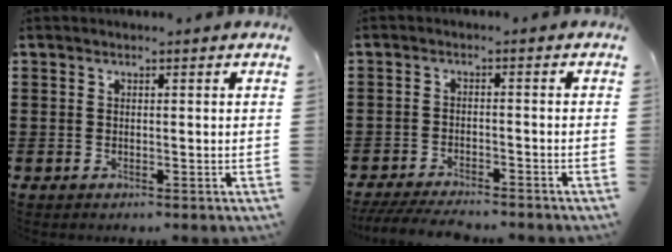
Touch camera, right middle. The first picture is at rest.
{"total": 3.9, "force": [-3.8, 0.3, 1.0], "torque": [-0.024, -0.005, -0.077]}